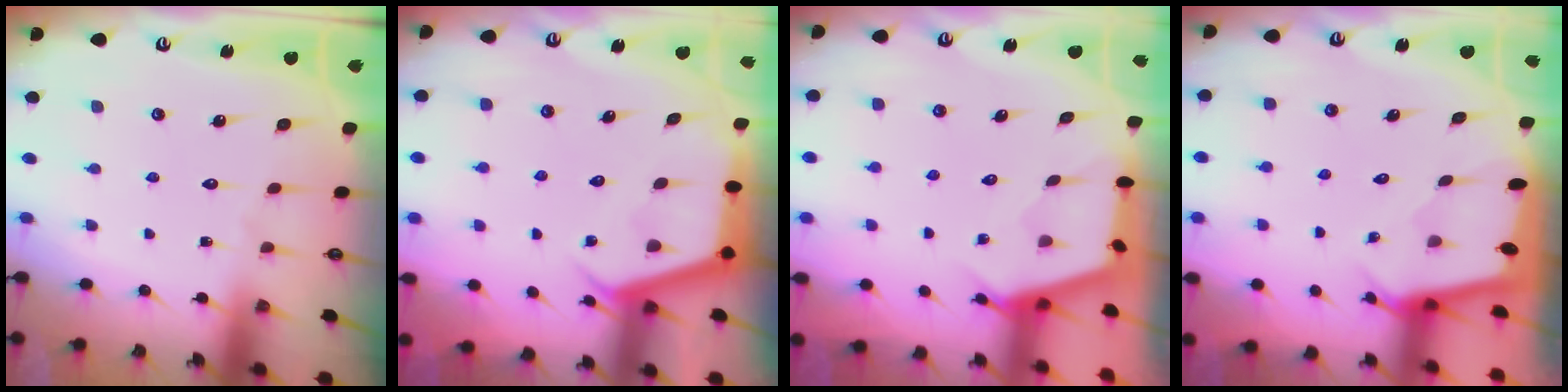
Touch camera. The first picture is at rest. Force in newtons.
{"total": 3.8, "press": 3.8, "slide": 0.4}
{"total": 2.7, "press": 2.7, "slide": 0.4}
{"total": 1.4, "press": 1.4, "slide": 0.1}